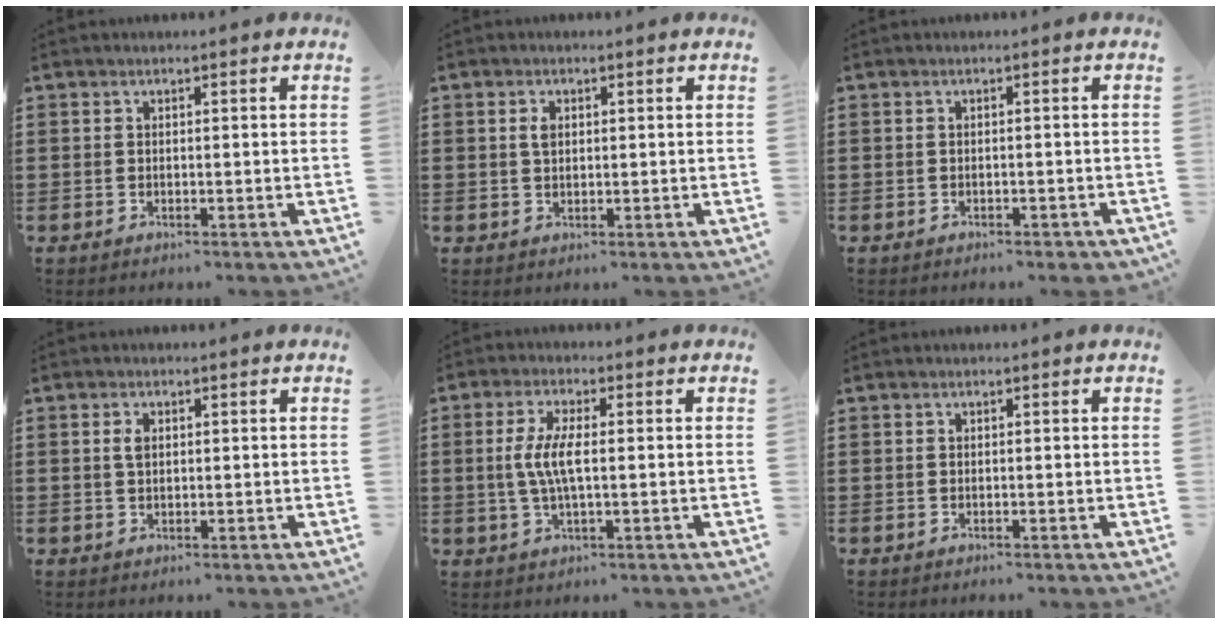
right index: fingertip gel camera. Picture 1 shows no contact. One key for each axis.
{"total": 1.8, "fx": 0.5, "fy": 1.0, "fz": 1.4, "tx": -0.031, "ty": 0.006, "tz": 0.009}
{"total": 0.7, "fx": -0.6, "fy": 0.2, "fz": 0.2, "tx": -0.008, "ty": -0.005, "tz": -0.011}
{"total": 1.9, "fx": 0.5, "fy": 1.0, "fz": 1.5, "tx": -0.033, "ty": 0.005, "tz": 0.009}
{"total": 5.4, "fx": -0.1, "fy": 1.5, "fz": 5.2, "tx": -0.116, "ty": -0.008, "tz": -0.011}
{"total": 0.0}